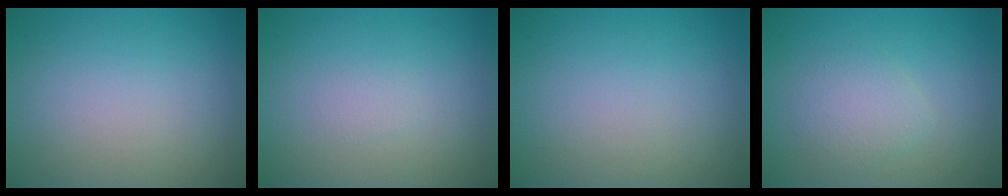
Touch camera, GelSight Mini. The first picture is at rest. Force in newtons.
{"total": 0.6, "press": 0.6, "slide": 0.1}
{"total": 0.0}
{"total": 2.3, "press": 2.3, "slide": 0.1}